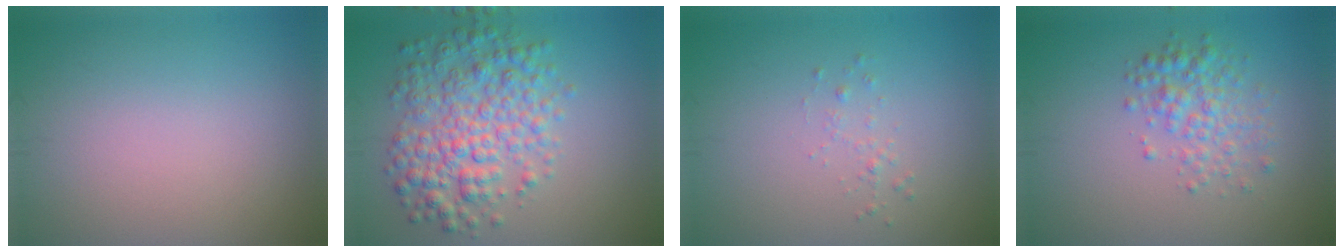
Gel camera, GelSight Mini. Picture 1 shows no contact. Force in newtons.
{"total": 6.3, "press": 6.3, "slide": 0.1}
{"total": 0.8, "press": 0.8, "slide": 0.0}
{"total": 3.0, "press": 3.0, "slide": 0.1}